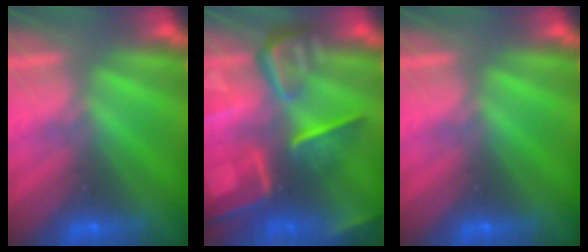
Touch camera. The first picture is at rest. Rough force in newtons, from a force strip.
{"total": 8.3}
{"total": 0.0}